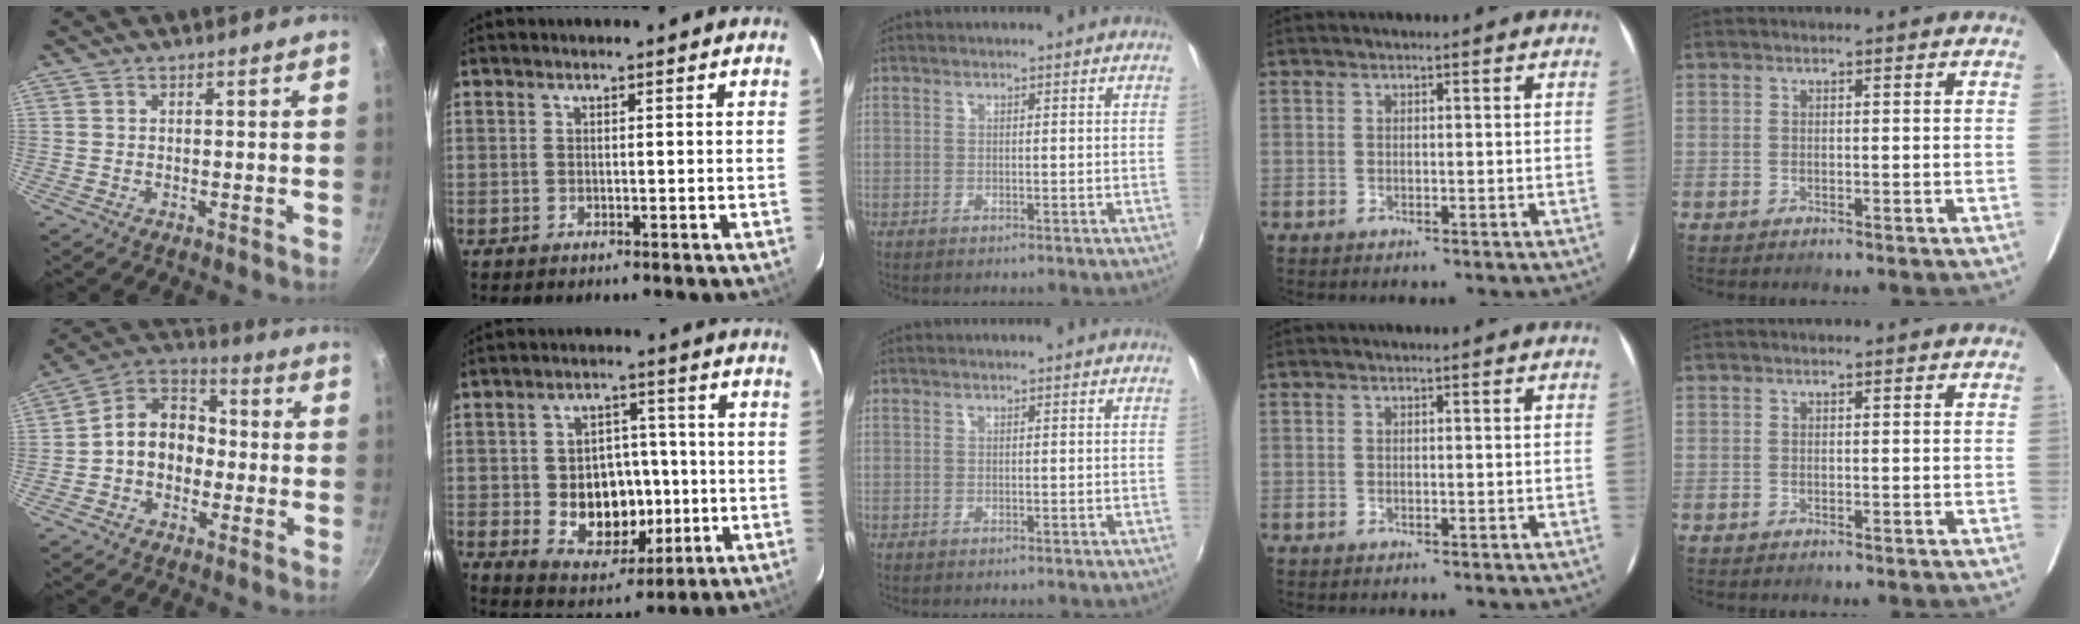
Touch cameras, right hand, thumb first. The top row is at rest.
{"thumb": {"total": 10.7, "force": [-1.9, 8.4, 6.3], "torque": [-0.062, 0.046, -0.054]}, "index": {"total": 11.8, "force": [-1.9, 9.1, 7.3], "torque": [-0.148, 0.010, -0.005]}}